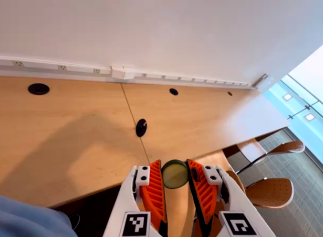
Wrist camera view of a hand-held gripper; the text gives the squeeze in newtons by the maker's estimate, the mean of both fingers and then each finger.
{"total": 8.0, "left": 8.1, "right": 8.0}